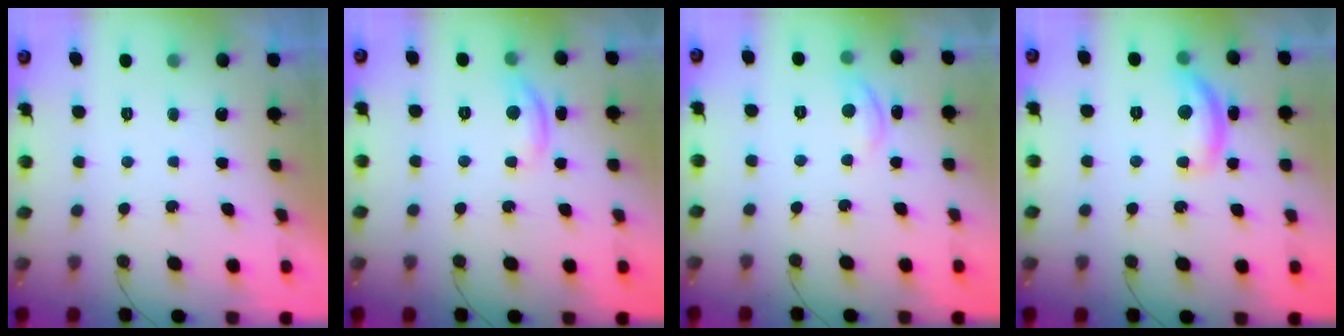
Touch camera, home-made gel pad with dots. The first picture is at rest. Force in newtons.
{"total": 8.0, "press": 8.0, "slide": 0.2}
{"total": 5.4, "press": 5.4, "slide": 0.3}
{"total": 11.3, "press": 11.3, "slide": 0.8}